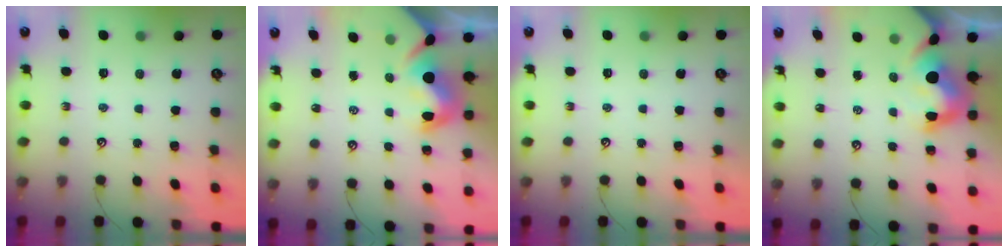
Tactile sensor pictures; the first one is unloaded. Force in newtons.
{"total": 7.2, "press": 7.2, "slide": 0.8}
{"total": 0.0}
{"total": 8.2, "press": 8.2, "slide": 0.8}